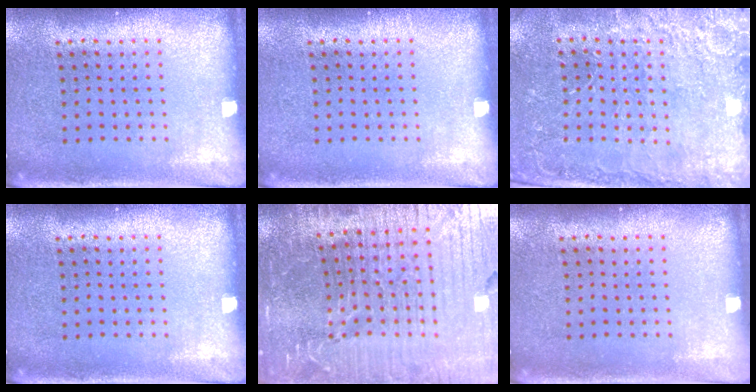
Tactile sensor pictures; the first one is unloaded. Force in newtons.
{"total": 0.0}
{"total": 2.8, "press": 2.8, "slide": 0.2}
{"total": 0.0}
{"total": 7.1, "press": 6.2, "slide": 3.5}
{"total": 0.0}